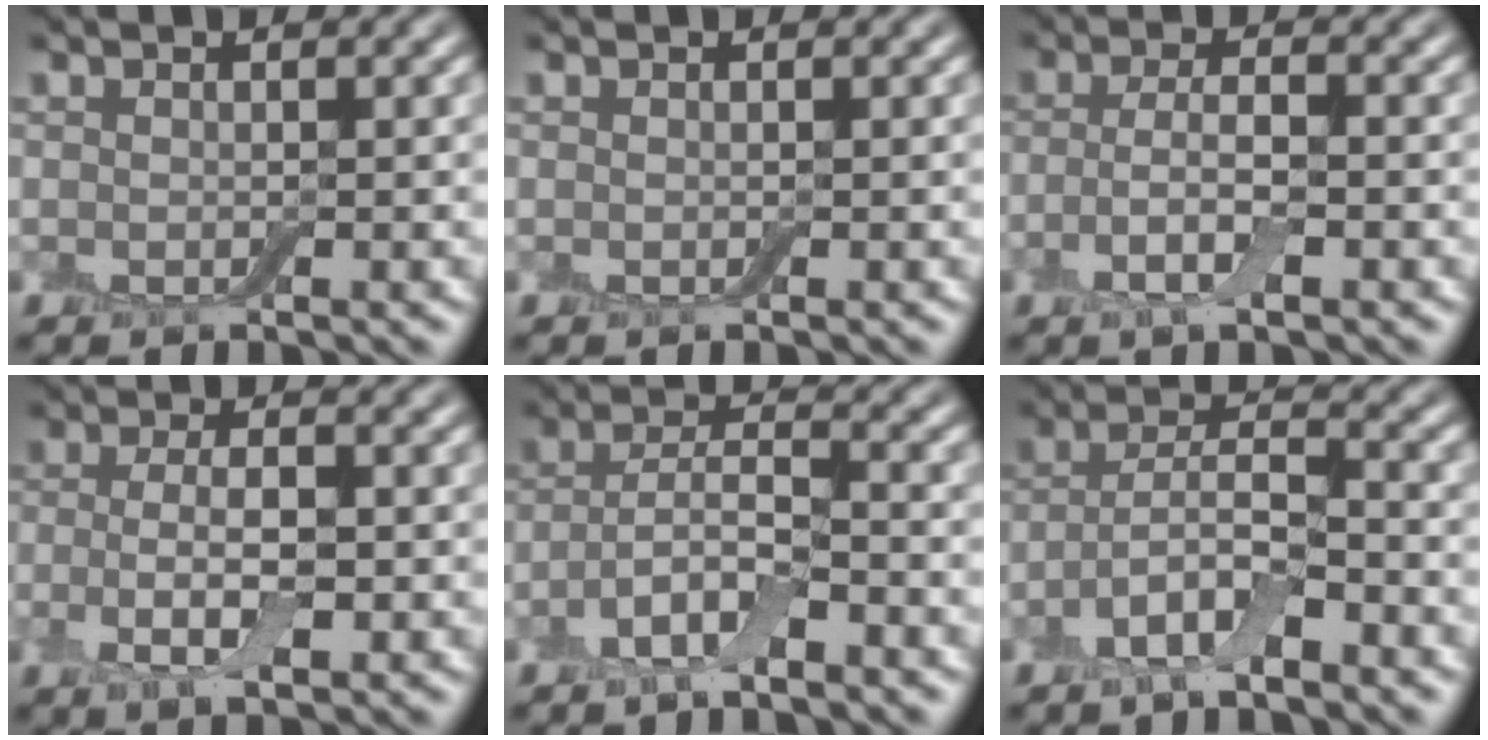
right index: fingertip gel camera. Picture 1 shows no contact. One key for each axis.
{"total": 0.0}
{"total": 3.3, "fx": -1.0, "fy": 1.0, "fz": 3.0, "tx": -0.062, "ty": -0.001, "tz": -0.024}
{"total": 4.2, "fx": -0.8, "fy": 1.6, "fz": 3.8, "tx": -0.080, "ty": -0.005, "tz": -0.020}
{"total": 4.0, "fx": -2.0, "fy": 1.3, "fz": 3.2, "tx": -0.068, "ty": 0.005, "tz": -0.047}
{"total": 4.5, "fx": -2.3, "fy": 1.5, "fz": 3.6, "tx": -0.074, "ty": 0.006, "tz": -0.050}